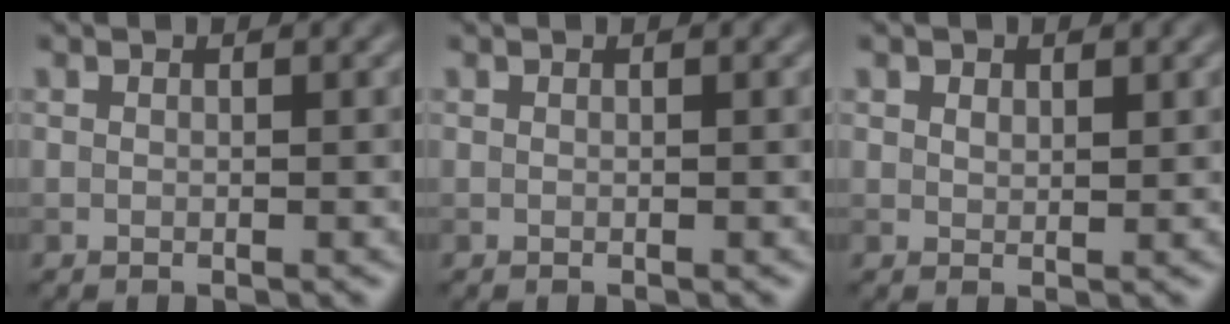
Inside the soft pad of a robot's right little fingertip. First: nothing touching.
{"total": 0.0}
{"total": 1.2, "force": [0.8, 0.7, 0.5], "torque": [-0.007, 0.000, 0.015]}